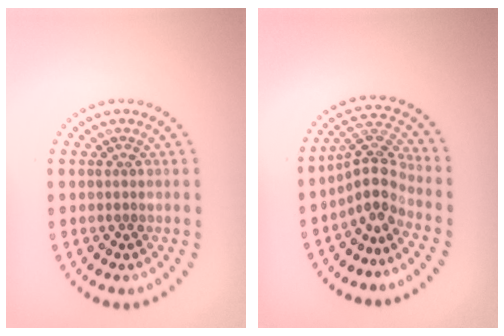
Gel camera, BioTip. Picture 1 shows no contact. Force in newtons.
{"total": 3.6, "press": 2.6, "slide": 2.4}